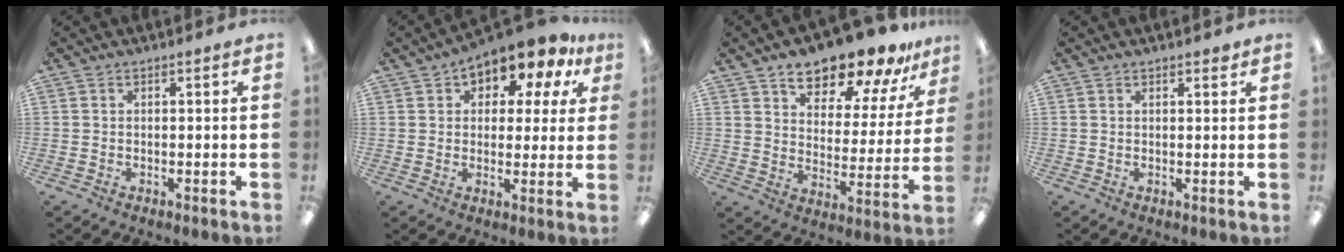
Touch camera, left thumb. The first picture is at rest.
{"total": 9.9, "force": [7.3, 4.9, 4.5], "torque": [-0.073, -0.053, 0.129]}
{"total": 15.5, "force": [13.0, 5.4, 6.4], "torque": [-0.096, -0.093, 0.225]}
{"total": 1.0, "force": [1.0, 0.3, 0.2], "torque": [0.012, -0.009, 0.015]}